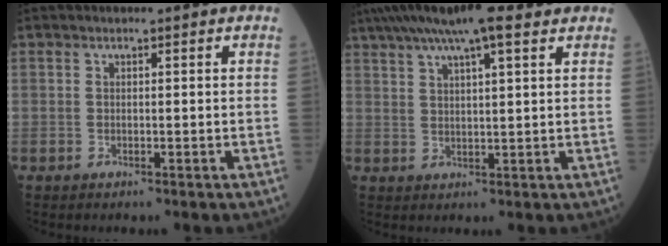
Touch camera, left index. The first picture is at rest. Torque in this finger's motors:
{"motor_torque": [0.91, -1.23, 0.34, 0.21]}